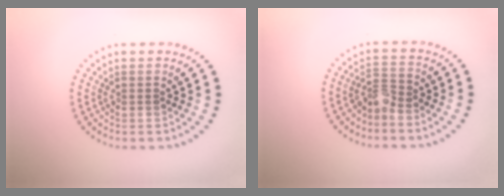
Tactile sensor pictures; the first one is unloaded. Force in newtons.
{"total": 2.0, "press": 1.5, "slide": 1.3}